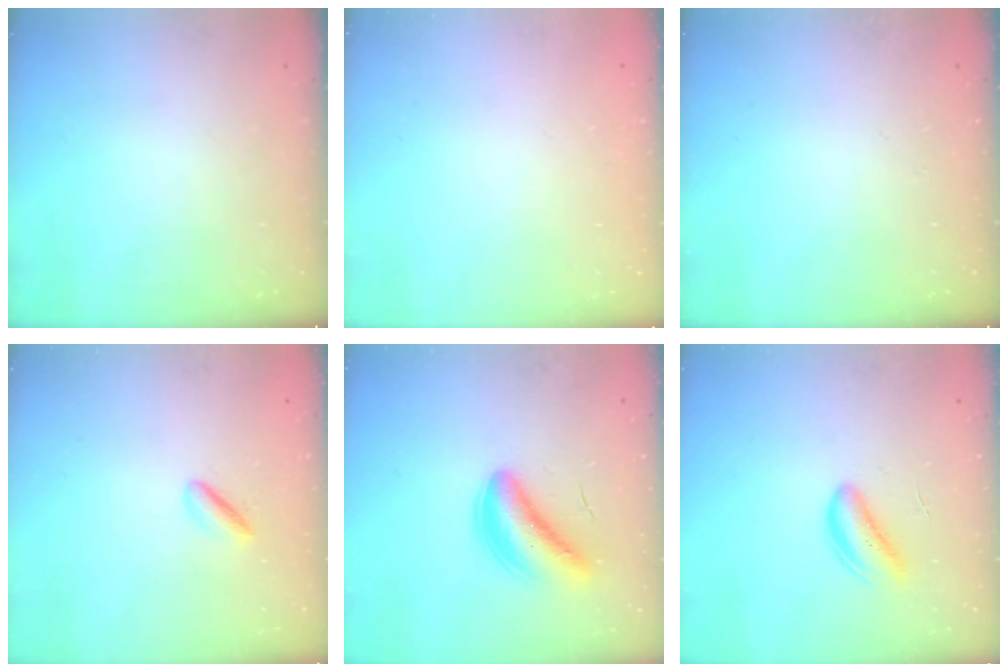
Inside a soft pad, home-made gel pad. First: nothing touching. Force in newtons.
{"total": 2.0, "press": 2.0, "slide": 0.1}
{"total": 0.0}
{"total": 1.9, "press": 1.9, "slide": 0.4}
{"total": 6.3, "press": 6.1, "slide": 1.5}
{"total": 5.8, "press": 5.7, "slide": 1.1}